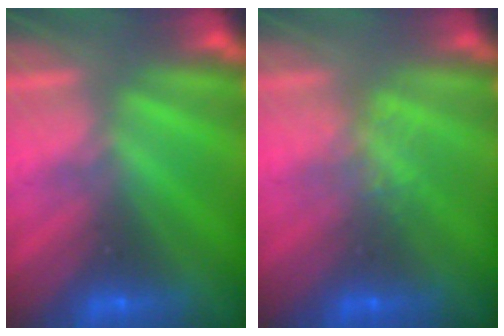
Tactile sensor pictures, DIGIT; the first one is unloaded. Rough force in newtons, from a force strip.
{"total": 1.2}